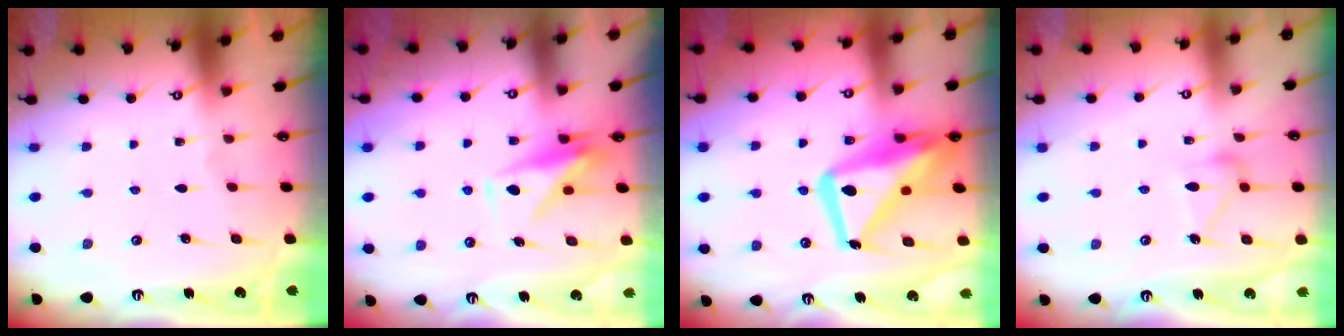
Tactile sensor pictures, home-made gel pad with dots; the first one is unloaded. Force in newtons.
{"total": 7.7, "press": 7.7, "slide": 0.2}
{"total": 19.4, "press": 19.4, "slide": 1.5}
{"total": 12.1, "press": 12.1, "slide": 0.6}